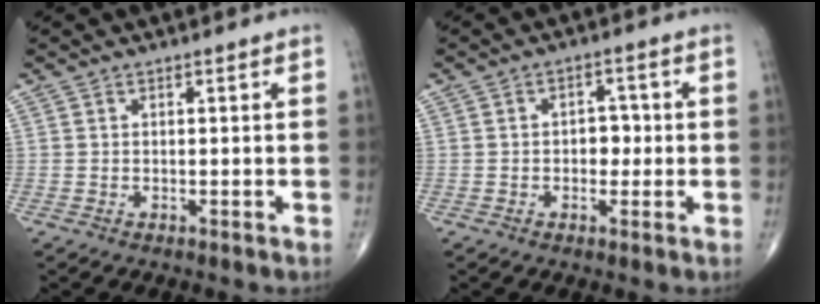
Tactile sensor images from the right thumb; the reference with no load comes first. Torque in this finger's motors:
{"motor_torque": [-0.34, 0.19, 0.04, 0.03, 0.06]}